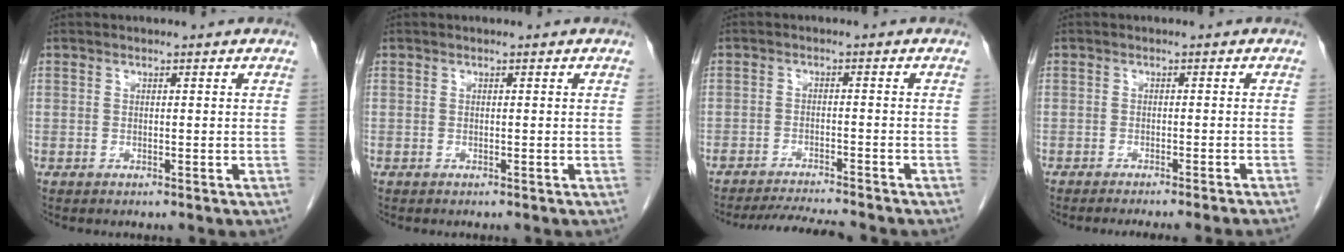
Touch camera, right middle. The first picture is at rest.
{"total": 0.0}
{"total": 7.0, "force": [-6.7, -0.3, 2.2], "torque": [-0.033, -0.011, -0.108]}
{"total": 8.4, "force": [-7.5, -1.3, 3.6], "torque": [-0.014, -0.020, -0.094]}